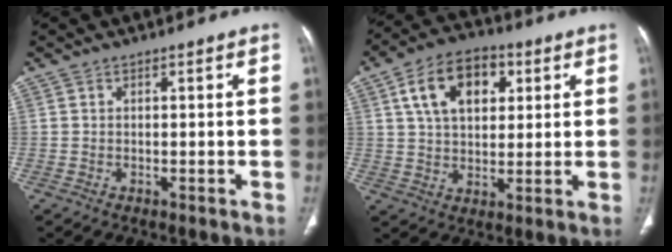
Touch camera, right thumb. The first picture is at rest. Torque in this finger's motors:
{"motor_torque": [-0.31, 2.45, 1.32, 0.76, 0.34]}